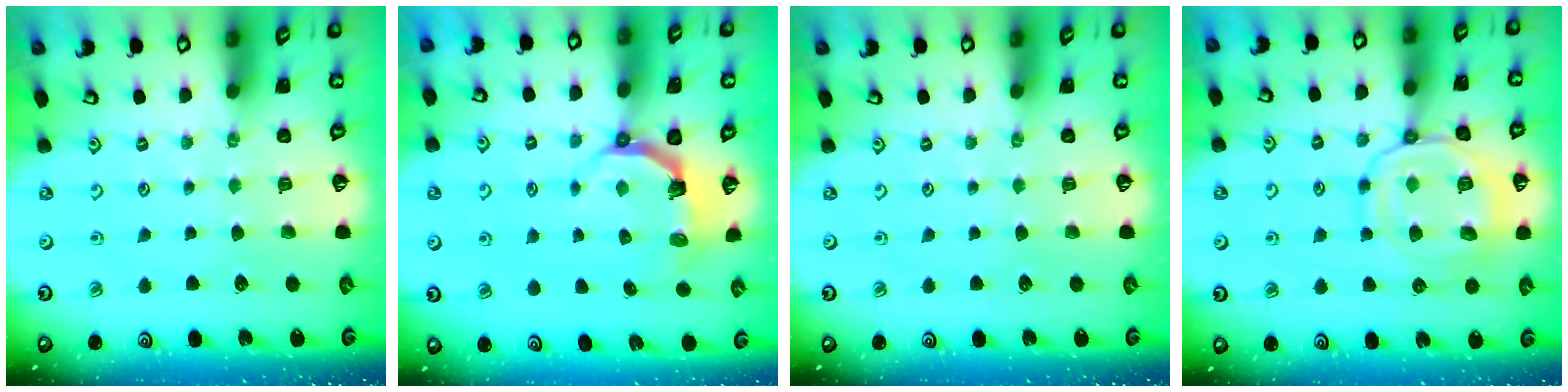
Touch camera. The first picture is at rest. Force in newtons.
{"total": 4.8, "press": 3.2, "slide": 3.6}
{"total": 0.0}
{"total": 14.2, "press": 14.2, "slide": 1.3}